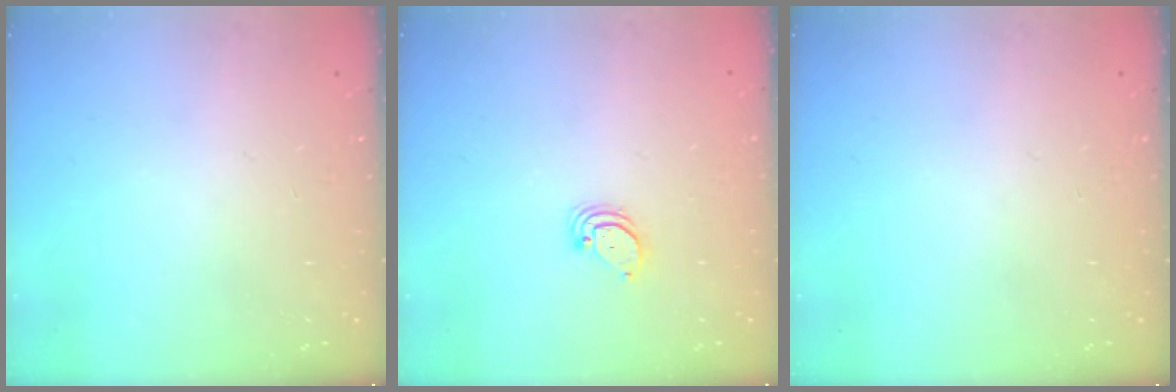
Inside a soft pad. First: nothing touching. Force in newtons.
{"total": 2.0, "press": 2.0, "slide": 0.1}
{"total": 0.0}